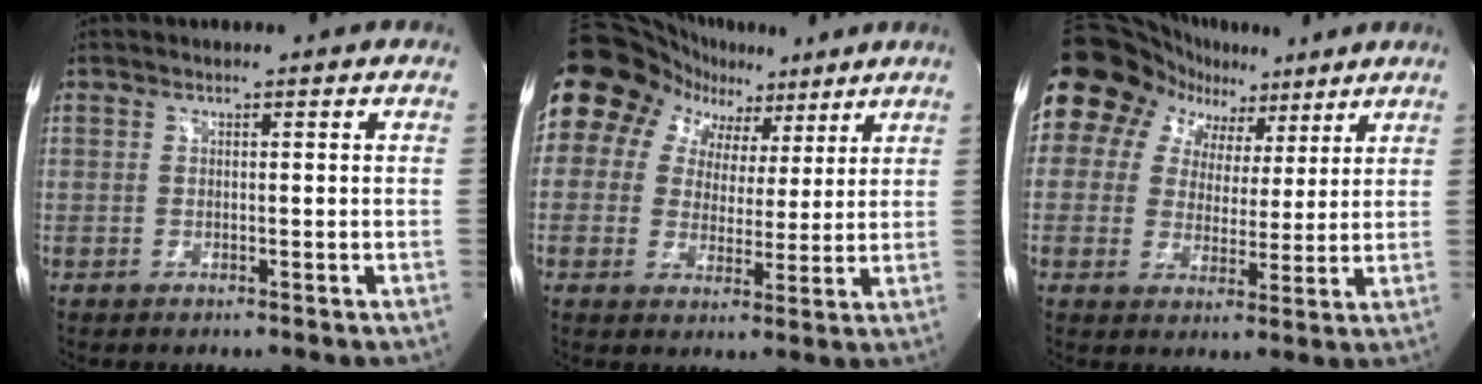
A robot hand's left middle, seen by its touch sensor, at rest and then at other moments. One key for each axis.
{"total": 12.6, "fx": 7.3, "fy": 9.7, "fz": 3.5, "tx": -0.065, "ty": 0.052, "tz": 0.113}
{"total": 11.6, "fx": 7.2, "fy": 8.6, "fz": 3.1, "tx": -0.056, "ty": 0.044, "tz": 0.111}